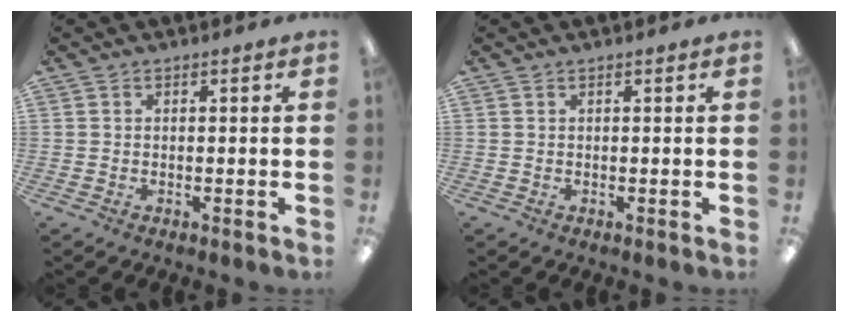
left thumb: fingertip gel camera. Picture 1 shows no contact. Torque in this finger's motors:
{"motor_torque": [0.00, 0.00, -0.04, 0.04, 0.00]}